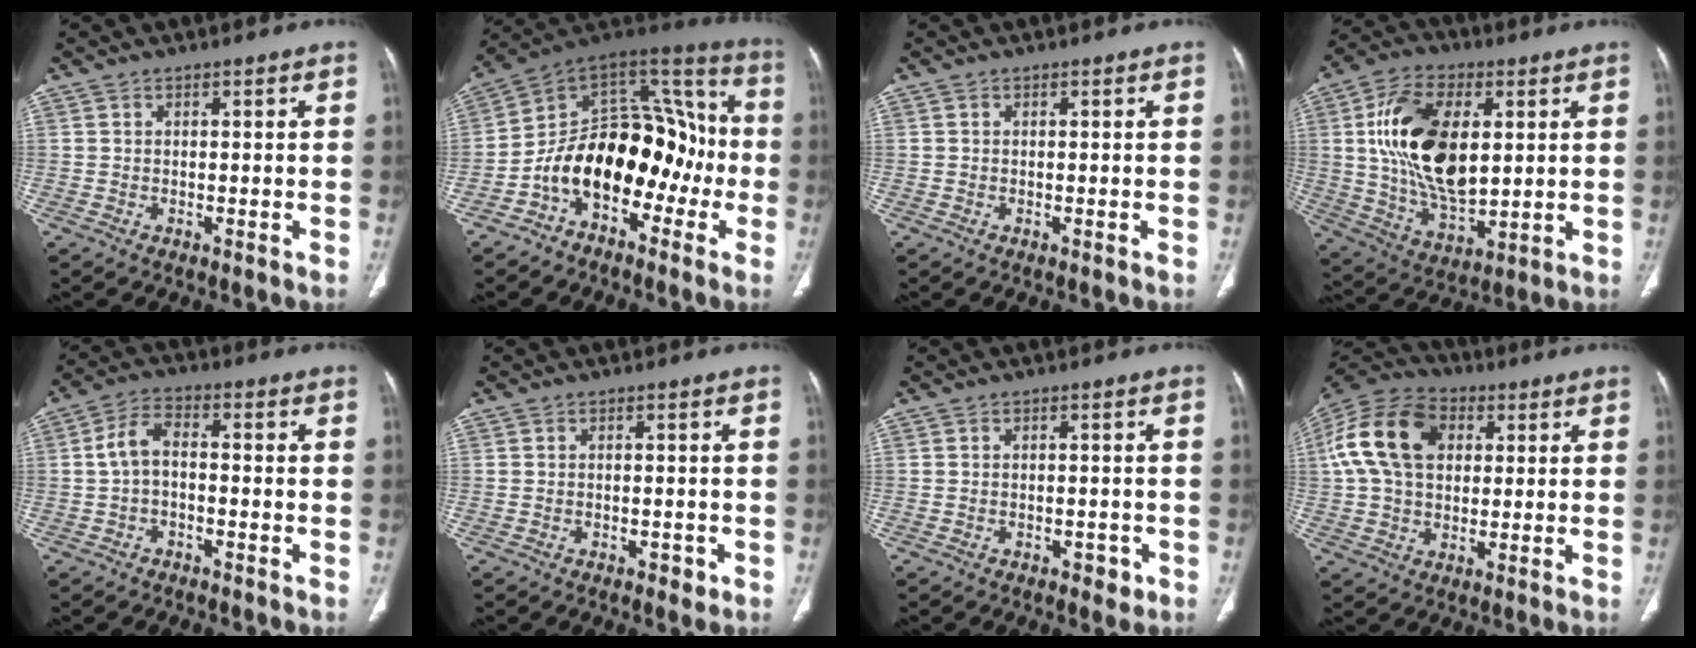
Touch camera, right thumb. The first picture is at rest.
{"total": 20.2, "force": [-6.0, 12.7, 14.5], "torque": [-0.181, 0.100, -0.103]}
{"total": 0.0}
{"total": 19.9, "force": [3.7, 11.1, 16.0], "torque": [-0.278, -0.012, 0.071]}
{"total": 5.9, "force": [-0.8, 3.4, 4.7], "torque": [-0.087, 0.023, -0.025]}
{"total": 1.8, "force": [-1.0, 1.1, 1.1], "torque": [-0.013, 0.006, -0.011]}
{"total": 2.5, "force": [-1.3, 1.5, 1.4], "torque": [-0.013, 0.007, -0.013]}
{"total": 17.1, "force": [3.6, 11.9, 11.6], "torque": [-0.218, 0.019, 0.056]}